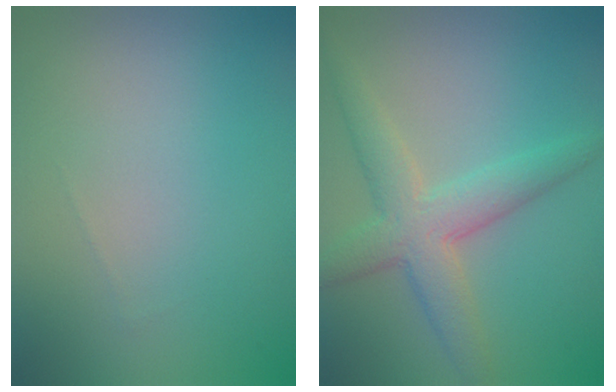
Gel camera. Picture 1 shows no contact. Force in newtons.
{"total": 5.1, "press": 5.1, "slide": 0.2}